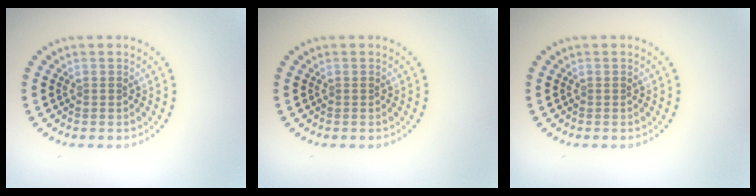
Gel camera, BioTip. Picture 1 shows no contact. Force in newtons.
{"total": 0.0}
{"total": 0.0}